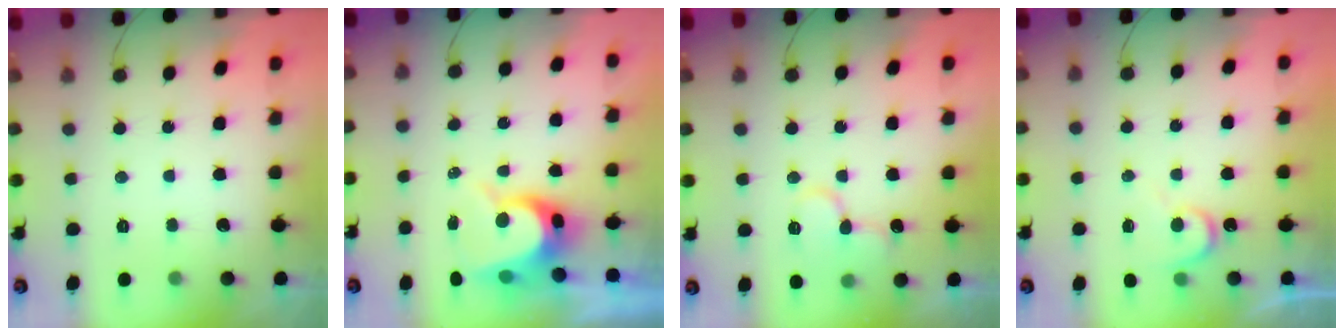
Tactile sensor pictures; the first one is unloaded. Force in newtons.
{"total": 7.7, "press": 7.7, "slide": 0.4}
{"total": 11.0, "press": 10.9, "slide": 1.4}
{"total": 5.8, "press": 5.8, "slide": 0.6}